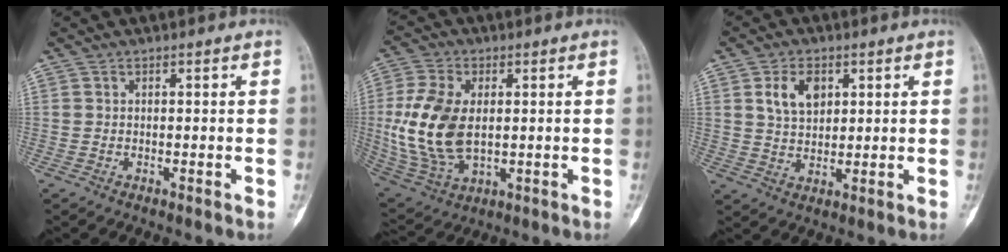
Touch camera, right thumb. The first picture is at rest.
{"total": 15.5, "force": [0.5, 9.3, 12.5], "torque": [-0.258, -0.007, 0.022]}
{"total": 6.7, "force": [2.5, 4.3, 4.4], "torque": [-0.063, -0.010, 0.049]}